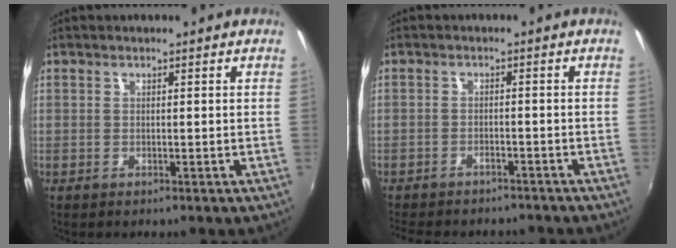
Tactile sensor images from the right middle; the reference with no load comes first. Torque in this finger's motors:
{"motor_torque": [1.08, -1.06, 0.09, 0.06]}